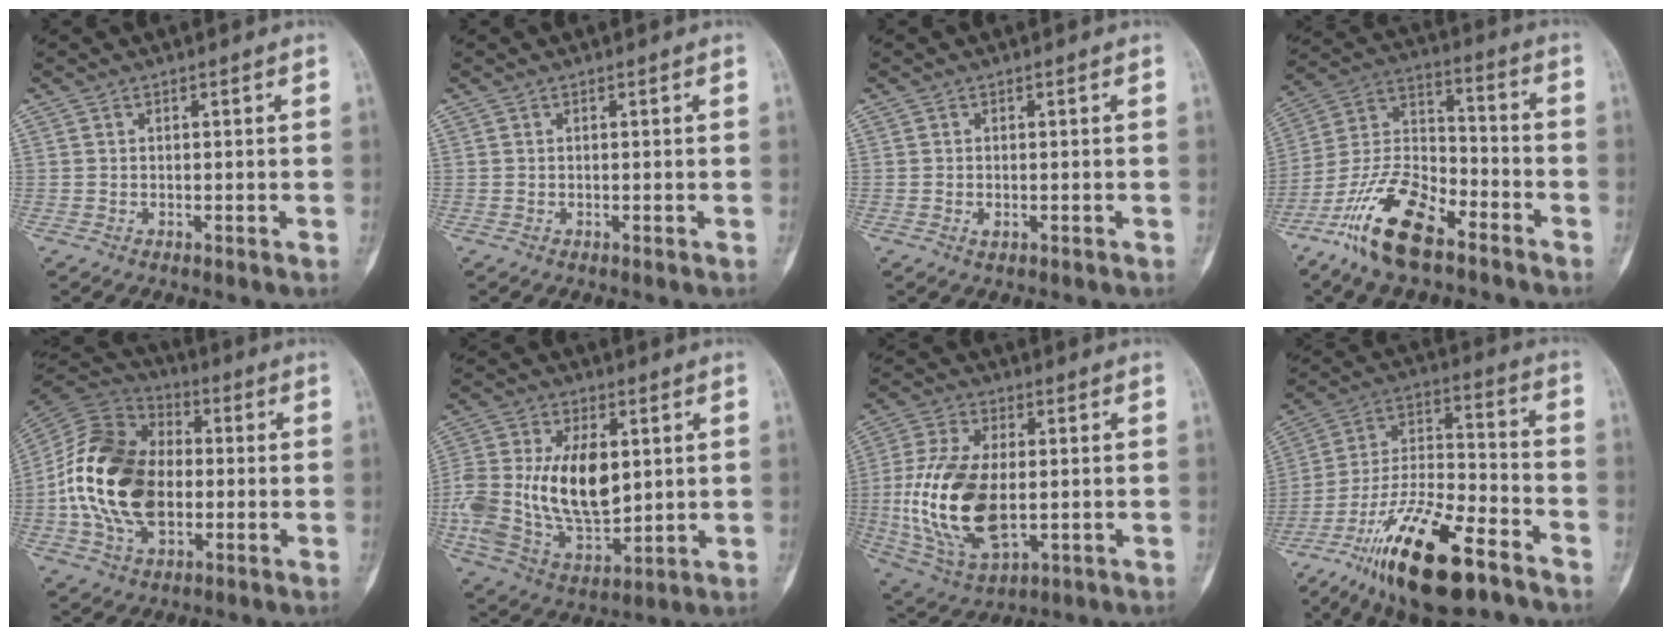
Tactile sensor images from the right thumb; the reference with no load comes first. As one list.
[{"total": 0.0}, {"total": 1.0, "force": [-0.3, 0.6, 0.7], "torque": [-0.015, 0.000, -0.005]}, {"total": 16.9, "force": [-10.8, 7.1, 10.9], "torque": [-0.205, 0.067, -0.207]}, {"total": 21.0, "force": [-1.7, 13.9, 15.6], "torque": [-0.283, 0.018, -0.031]}, {"total": 21.4, "force": [1.8, 12.7, 17.1], "torque": [-0.339, -0.015, 0.045]}, {"total": 19.2, "force": [-1.3, 10.4, 16.1], "torque": [-0.334, -0.006, -0.010]}, {"total": 22.4, "force": [-14.1, 7.1, 15.8], "torque": [-0.297, 0.069, -0.248]}]